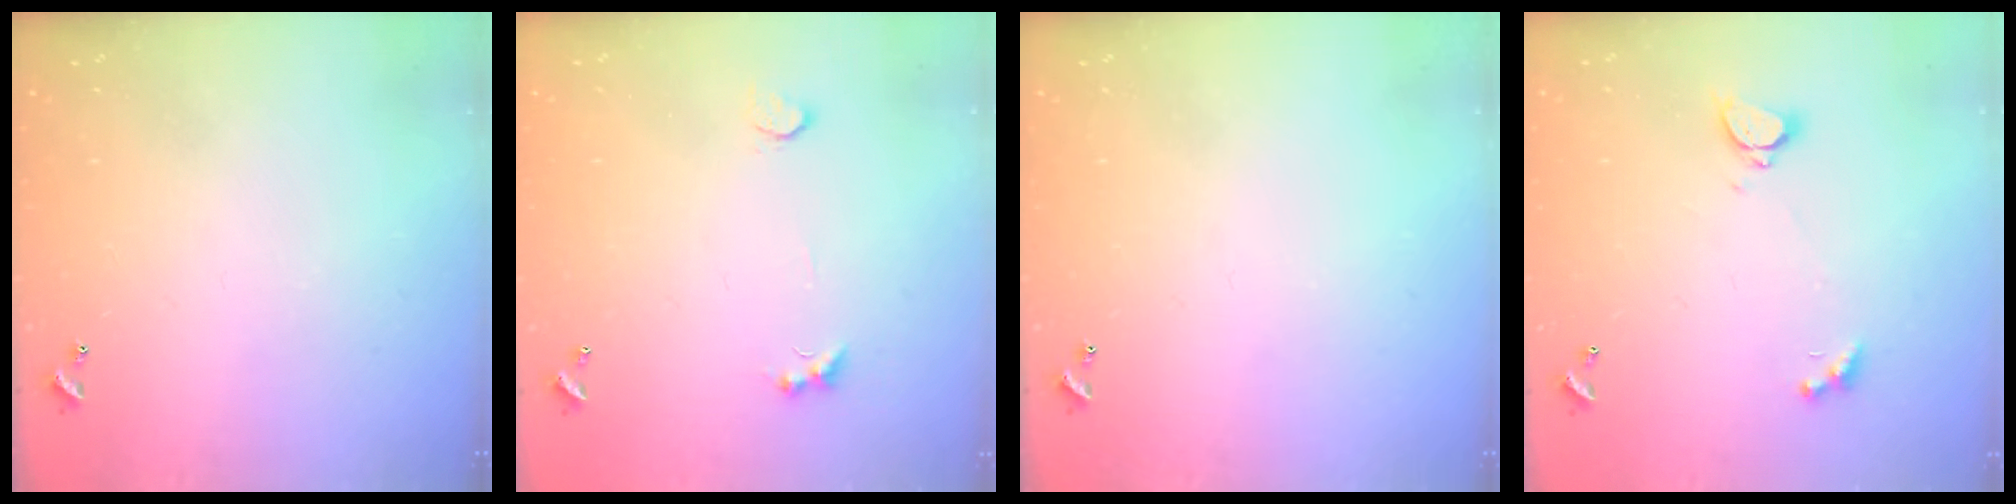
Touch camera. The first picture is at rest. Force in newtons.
{"total": 1.4, "press": 1.1, "slide": 0.9}
{"total": 0.0}
{"total": 2.3, "press": 2.2, "slide": 0.7}